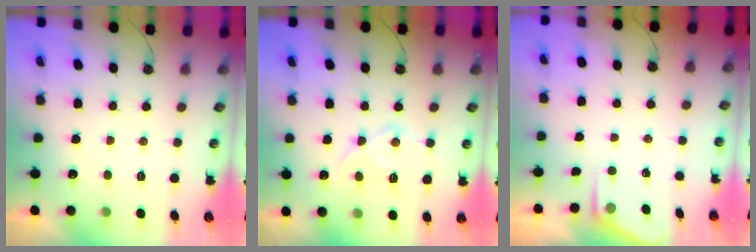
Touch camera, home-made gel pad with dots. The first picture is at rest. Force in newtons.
{"total": 13.1, "press": 13.1, "slide": 1.1}
{"total": 1.5, "press": 1.4, "slide": 0.2}